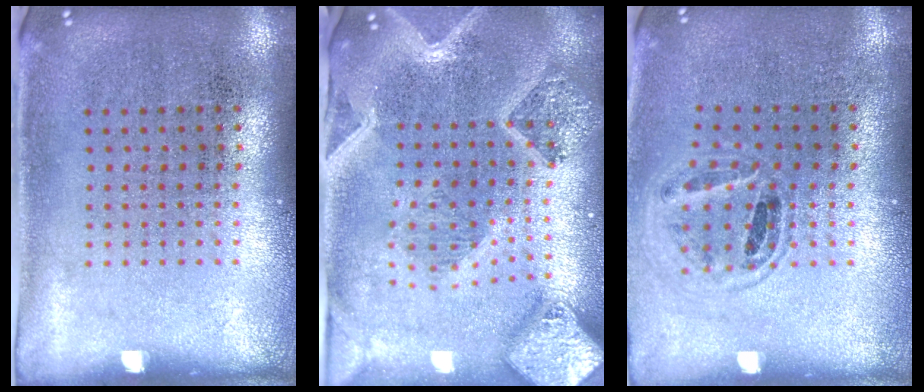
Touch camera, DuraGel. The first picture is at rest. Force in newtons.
{"total": 3.7, "press": 3.0, "slide": 2.2}
{"total": 1.0, "press": 1.0, "slide": 0.1}